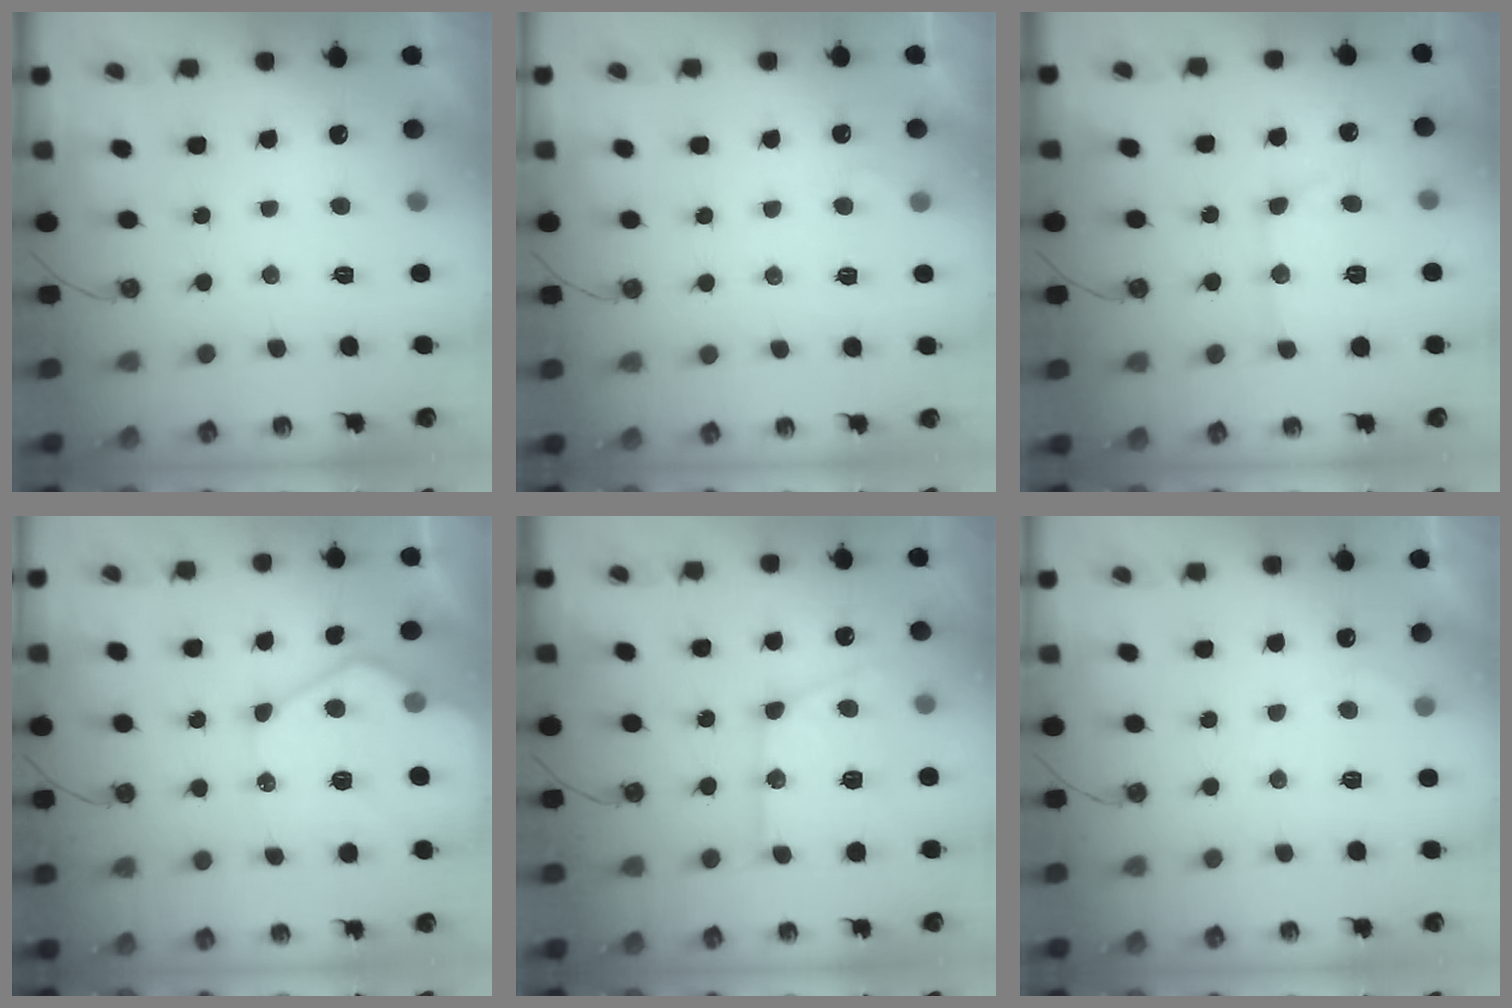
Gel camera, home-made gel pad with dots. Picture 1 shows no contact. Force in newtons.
{"total": 3.4, "press": 3.4, "slide": 0.4}
{"total": 13.2, "press": 13.1, "slide": 1.3}
{"total": 15.5, "press": 15.4, "slide": 1.4}
{"total": 15.7, "press": 15.6, "slide": 2.0}
{"total": 4.2, "press": 4.1, "slide": 0.5}